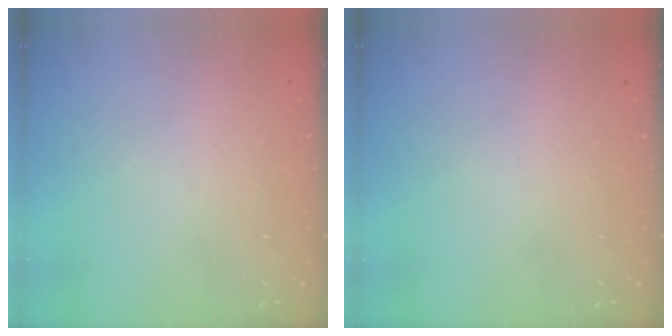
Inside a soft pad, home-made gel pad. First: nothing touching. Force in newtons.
{"total": 0.0}